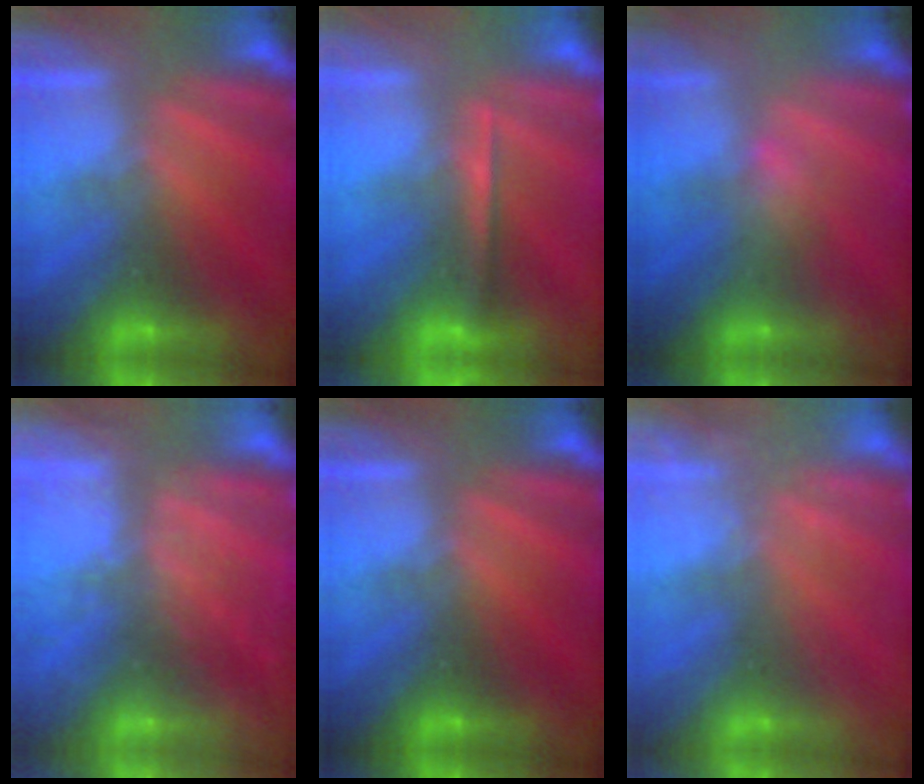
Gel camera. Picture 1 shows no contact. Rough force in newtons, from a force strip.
{"total": 1.3}
{"total": 2.6}
{"total": 8.3}
{"total": 0.0}
{"total": 2.4}